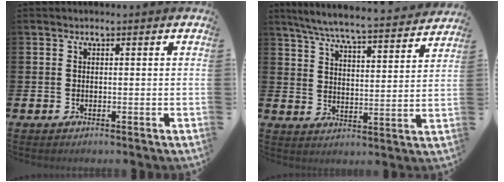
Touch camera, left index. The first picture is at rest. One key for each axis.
{"total": 6.7, "fx": 6.3, "fy": 0.2, "fz": 2.4, "tx": -0.068, "ty": -0.049, "tz": 0.106}